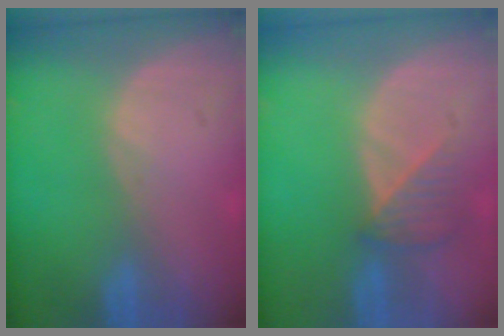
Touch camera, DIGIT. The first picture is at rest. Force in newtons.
{"total": 3.4, "press": 3.4, "slide": 0.7}